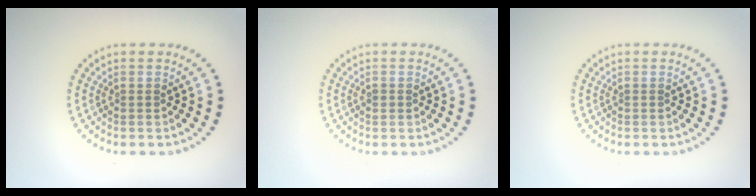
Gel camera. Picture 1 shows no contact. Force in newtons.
{"total": 0.7, "press": 0.7, "slide": 0.1}
{"total": 0.0}